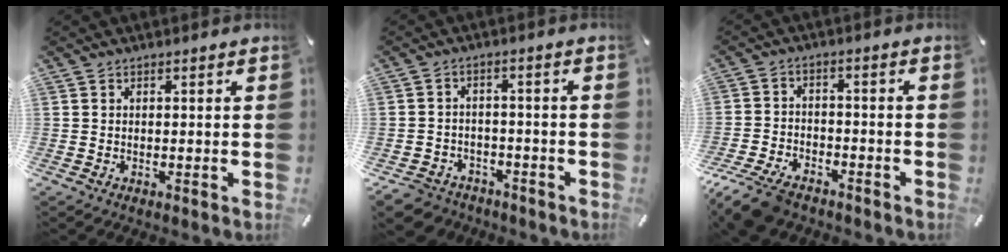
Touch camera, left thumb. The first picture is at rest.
{"total": 5.3, "force": [-3.7, 3.6, 1.2], "torque": [-0.033, 0.015, -0.075]}
{"total": 9.0, "force": [-6.9, 4.1, 4.1], "torque": [-0.087, 0.029, -0.132]}